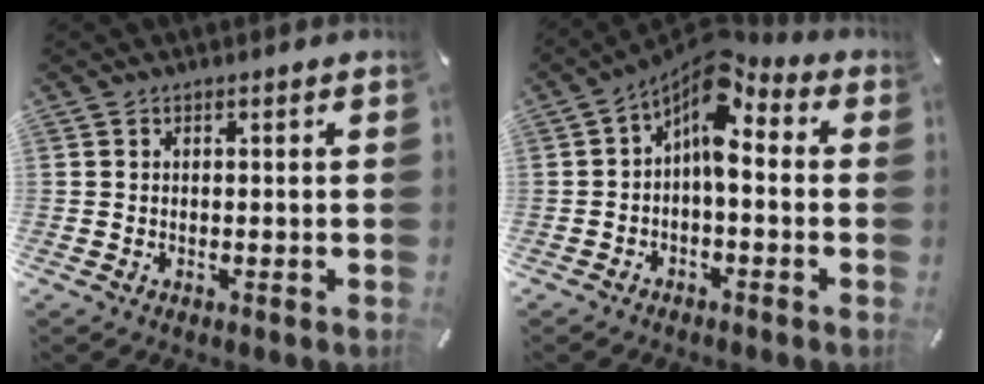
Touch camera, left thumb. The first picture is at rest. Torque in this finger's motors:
{"motor_torque": [1.13, 2.27, 0.85, 0.42, 0.13]}